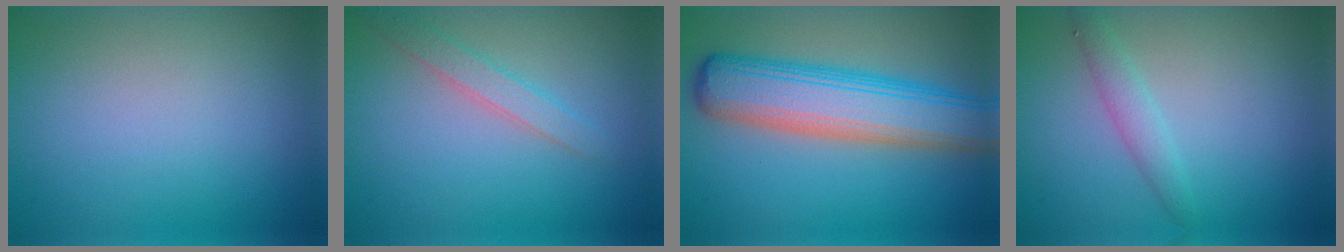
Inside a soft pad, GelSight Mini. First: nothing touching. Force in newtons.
{"total": 2.0, "press": 2.0, "slide": 0.1}
{"total": 9.0, "press": 9.0, "slide": 0.2}
{"total": 1.9, "press": 1.9, "slide": 0.1}